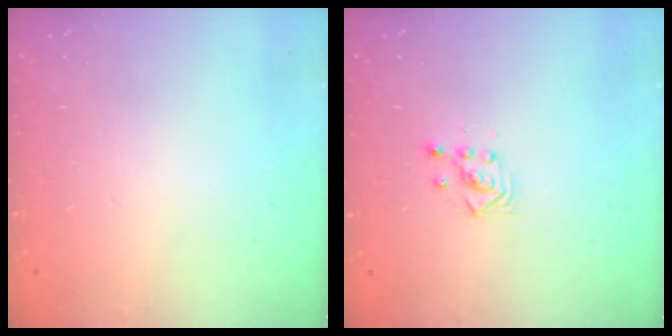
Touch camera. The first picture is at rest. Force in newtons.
{"total": 3.3, "press": 3.3, "slide": 0.2}